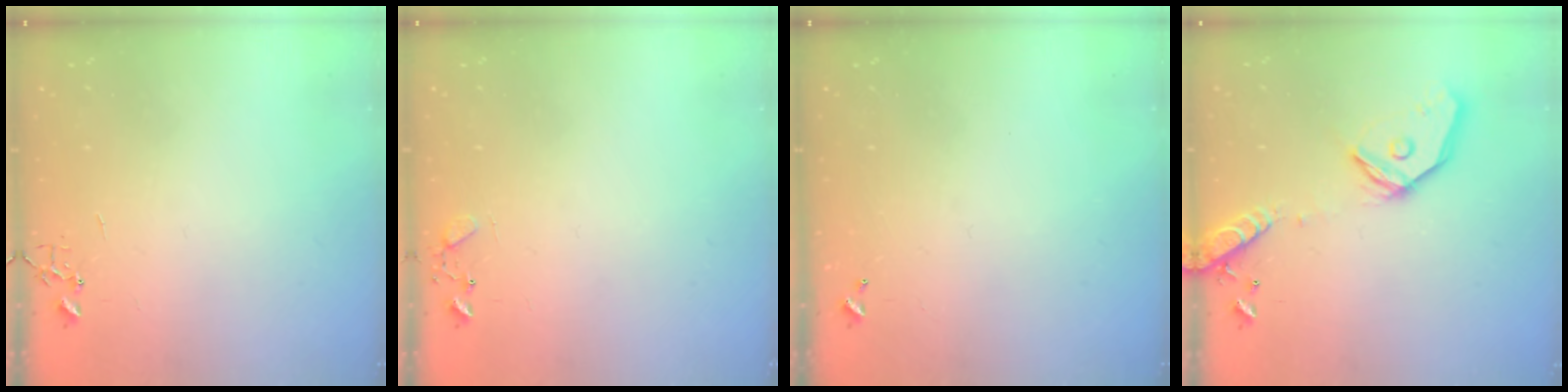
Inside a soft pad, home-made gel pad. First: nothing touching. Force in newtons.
{"total": 6.9, "press": 6.9, "slide": 0.4}
{"total": 0.0}
{"total": 16.6, "press": 16.4, "slide": 3.0}